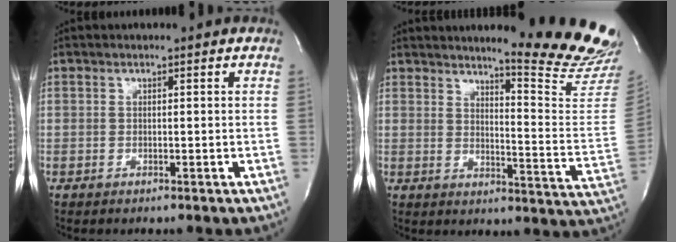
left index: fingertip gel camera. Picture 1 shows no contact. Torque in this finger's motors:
{"motor_torque": [0.80, -0.74, 0.41, 0.08]}